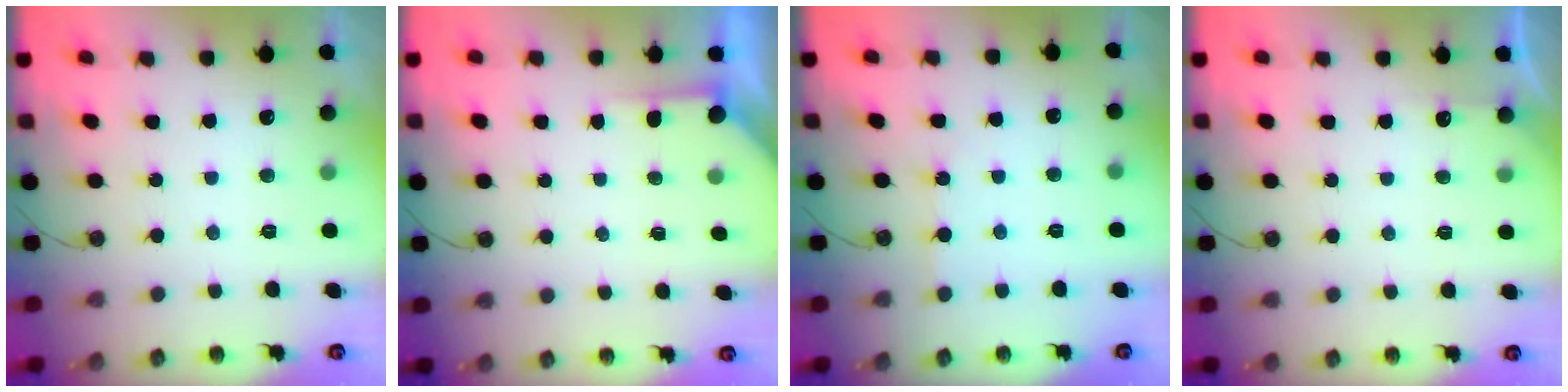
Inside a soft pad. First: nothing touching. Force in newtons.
{"total": 2.2, "press": 2.2, "slide": 0.3}
{"total": 1.5, "press": 1.5, "slide": 0.2}
{"total": 2.9, "press": 2.9, "slide": 0.3}